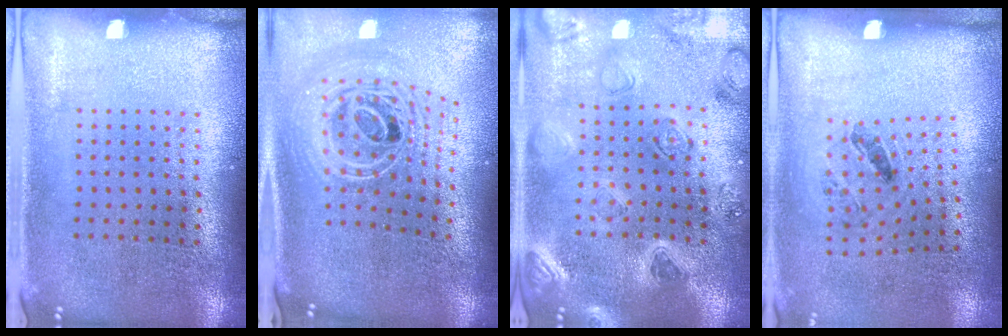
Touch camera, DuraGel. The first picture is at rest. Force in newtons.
{"total": 2.8, "press": 2.0, "slide": 1.9}
{"total": 2.2, "press": 2.2, "slide": 0.4}
{"total": 1.3, "press": 0.7, "slide": 1.1}